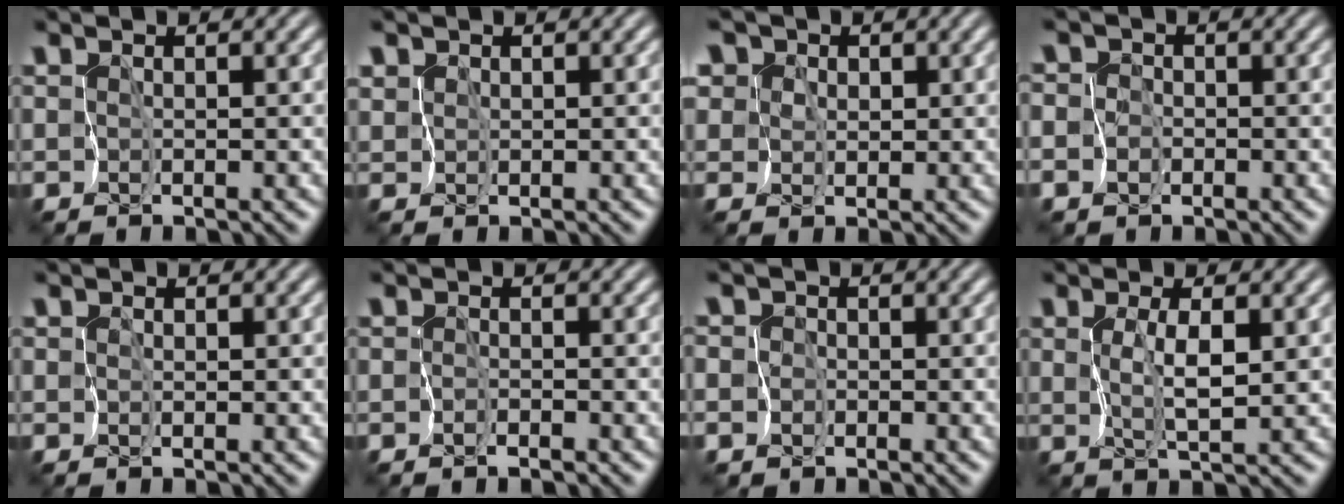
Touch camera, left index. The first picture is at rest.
{"total": 0.9, "force": [0.5, 0.7, -0.2], "torque": [0.003, -0.004, 0.006]}
{"total": 5.8, "force": [2.7, 4.7, 2.0], "torque": [-0.043, 0.015, 0.026]}
{"total": 3.6, "force": [-1.1, 3.4, 0.4], "torque": [0.011, 0.007, -0.049]}
{"total": 0.0}
{"total": 0.7, "force": [-0.7, 0.1, -0.1], "torque": [0.003, -0.002, -0.017]}
{"total": 2.6, "force": [-0.7, 2.5, 0.2], "torque": [0.015, 0.008, -0.037]}
{"total": 1.8, "force": [0.4, 0.3, 1.7], "torque": [-0.039, -0.005, 0.012]}